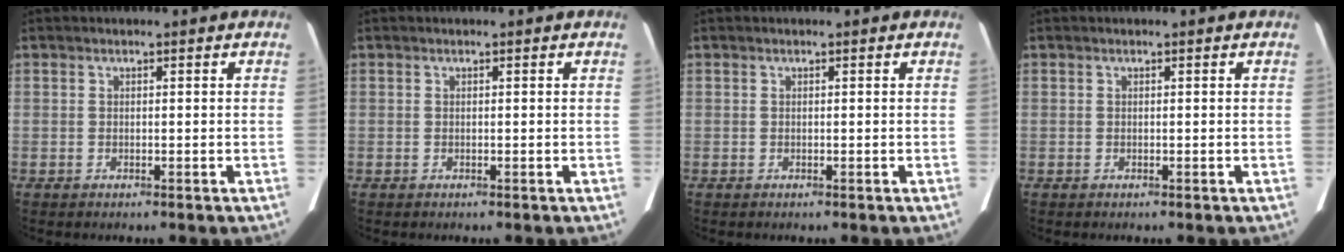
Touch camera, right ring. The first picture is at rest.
{"total": 0.0}
{"total": 0.0}
{"total": 0.0}